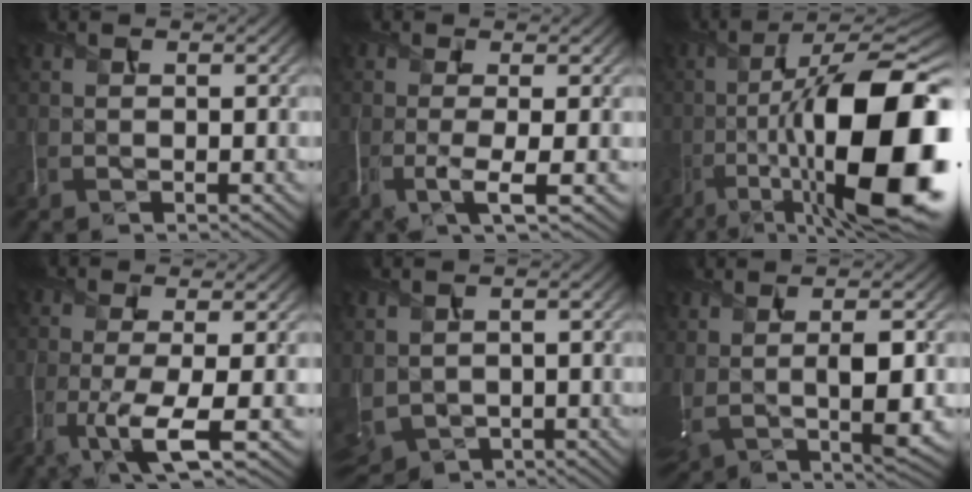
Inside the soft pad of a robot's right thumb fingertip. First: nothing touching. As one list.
[{"total": 4.1, "force": [-1.4, 0.9, 3.8], "torque": [-0.063, -0.011, -0.028]}, {"total": 20.6, "force": [-5.4, 7.1, 18.5], "torque": [-0.292, -0.011, -0.082]}, {"total": 6.4, "force": [-2.4, 1.3, 5.8], "torque": [-0.091, -0.009, -0.042]}, {"total": 5.0, "force": [0.7, 3.5, 3.4], "torque": [-0.111, -0.017, 0.031]}, {"total": 7.0, "force": [1.0, 2.4, 6.5], "torque": [-0.130, -0.003, 0.028]}]